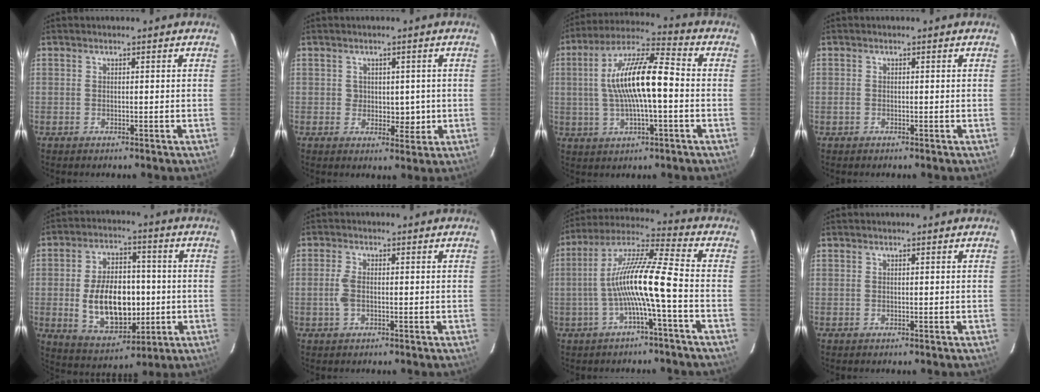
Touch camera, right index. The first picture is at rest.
{"total": 3.5, "force": [0.1, 3.0, 1.9], "torque": [-0.023, 0.001, 0.004]}
{"total": 14.9, "force": [-0.3, 3.7, 14.4], "torque": [-0.267, 0.018, -0.010]}
{"total": 0.9, "force": [-0.5, 0.7, 0.2], "torque": [-0.003, 0.000, -0.009]}
{"total": 15.4, "force": [-1.6, 9.2, 12.3], "torque": [-0.235, 0.010, -0.006]}
{"total": 2.9, "force": [-0.5, 1.4, 2.5], "torque": [-0.058, 0.001, -0.009]}
{"total": 12.4, "force": [-3.1, 0.0, 12.0], "torque": [-0.233, 0.015, -0.059]}
{"total": 0.0}